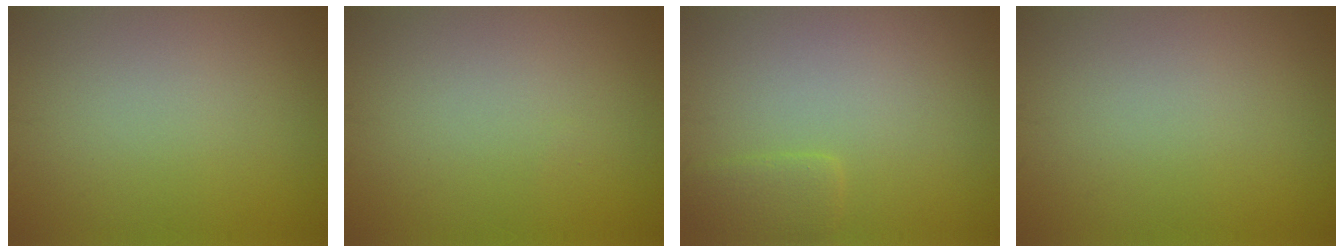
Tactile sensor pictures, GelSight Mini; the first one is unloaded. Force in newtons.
{"total": 0.0}
{"total": 1.7, "press": 1.7, "slide": 0.2}
{"total": 0.0}